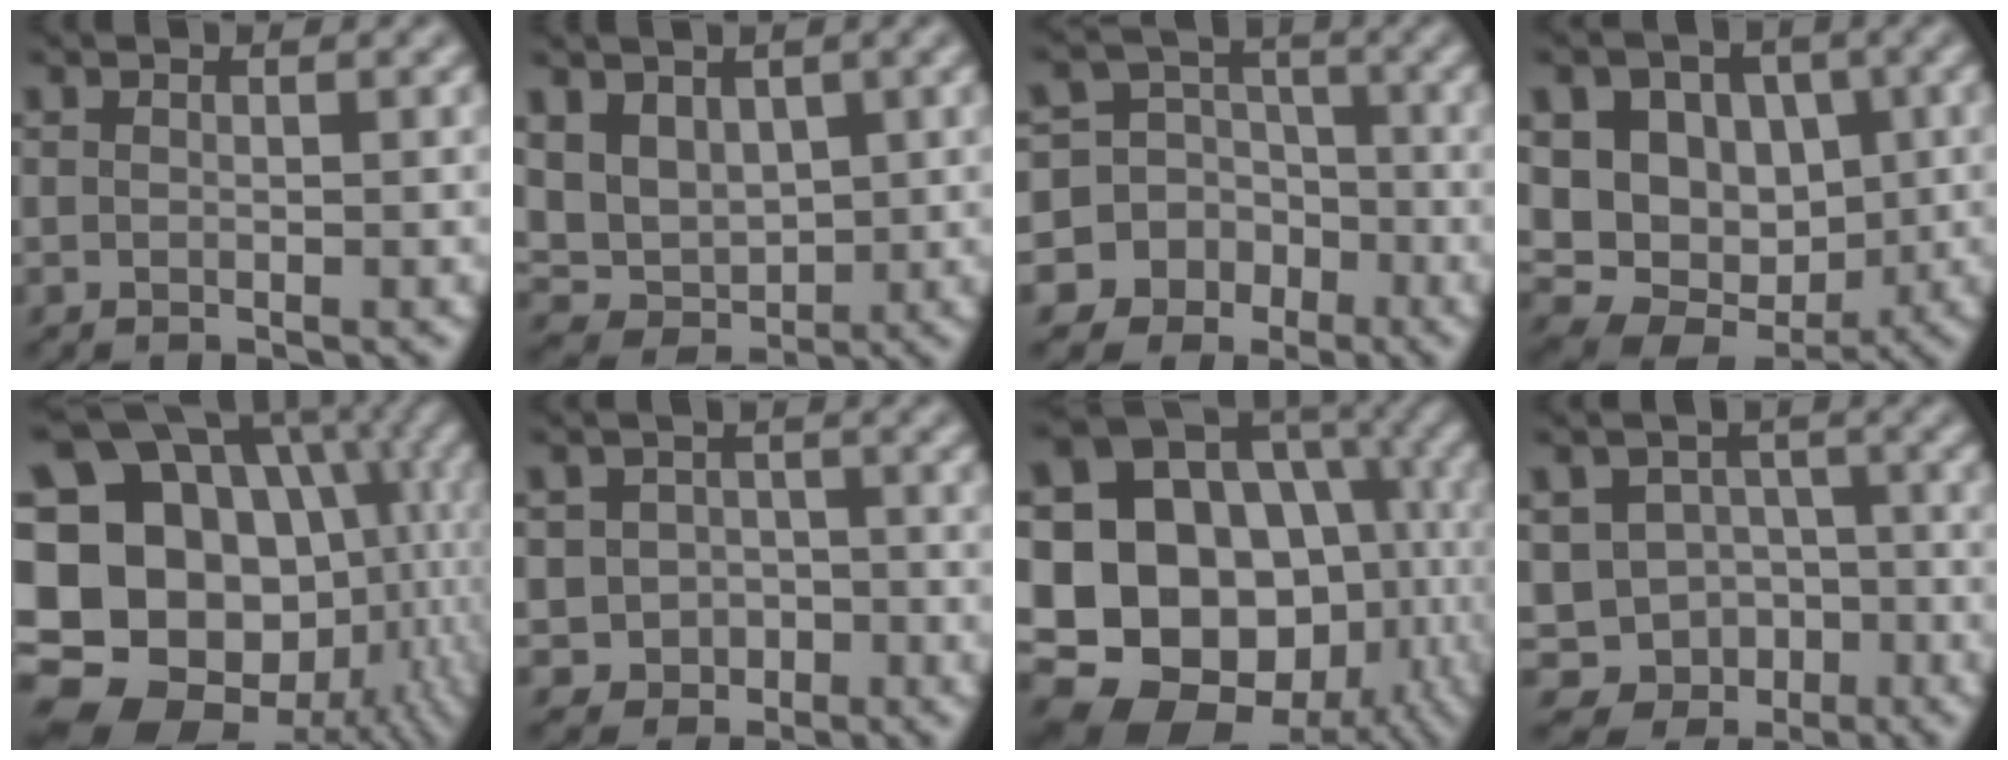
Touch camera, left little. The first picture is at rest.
{"total": 5.1, "force": [1.7, 4.0, 2.8], "torque": [-0.062, 0.004, 0.040]}
{"total": 12.2, "force": [-5.3, 10.8, 1.5], "torque": [-0.069, -0.011, -0.093]}
{"total": 12.8, "force": [2.3, 10.2, 7.3], "torque": [-0.124, 0.036, 0.028]}
{"total": 23.3, "force": [-1.8, 19.4, 12.7], "torque": [-0.232, 0.030, -0.039]}
{"total": 3.5, "force": [-1.2, 3.2, 0.5], "torque": [0.013, 0.005, -0.032]}
{"total": 21.3, "force": [-2.8, 17.5, 11.8], "torque": [-0.203, 0.000, -0.039]}
{"total": 9.3, "force": [-4.8, 7.7, 1.9], "torque": [-0.020, -0.002, -0.090]}